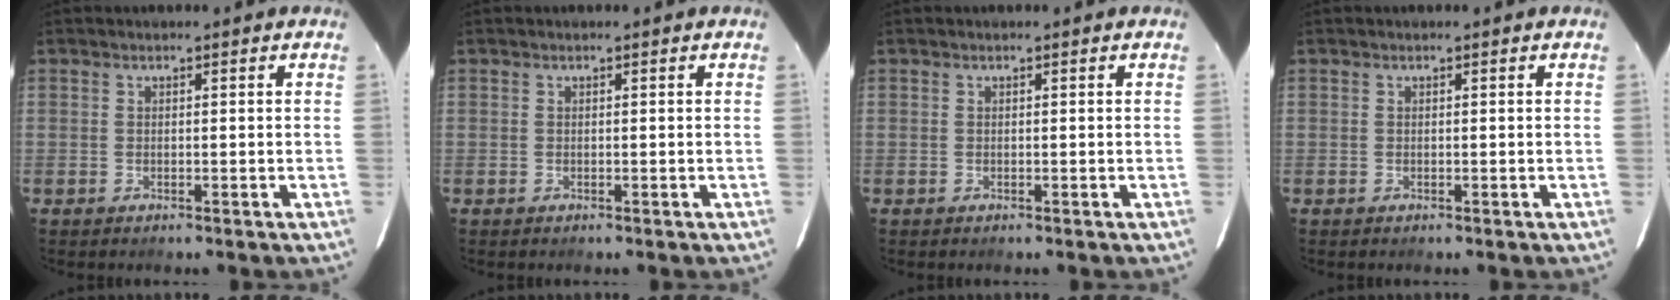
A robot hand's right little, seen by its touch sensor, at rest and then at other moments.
{"total": 0.0}
{"total": 0.0}
{"total": 0.0}